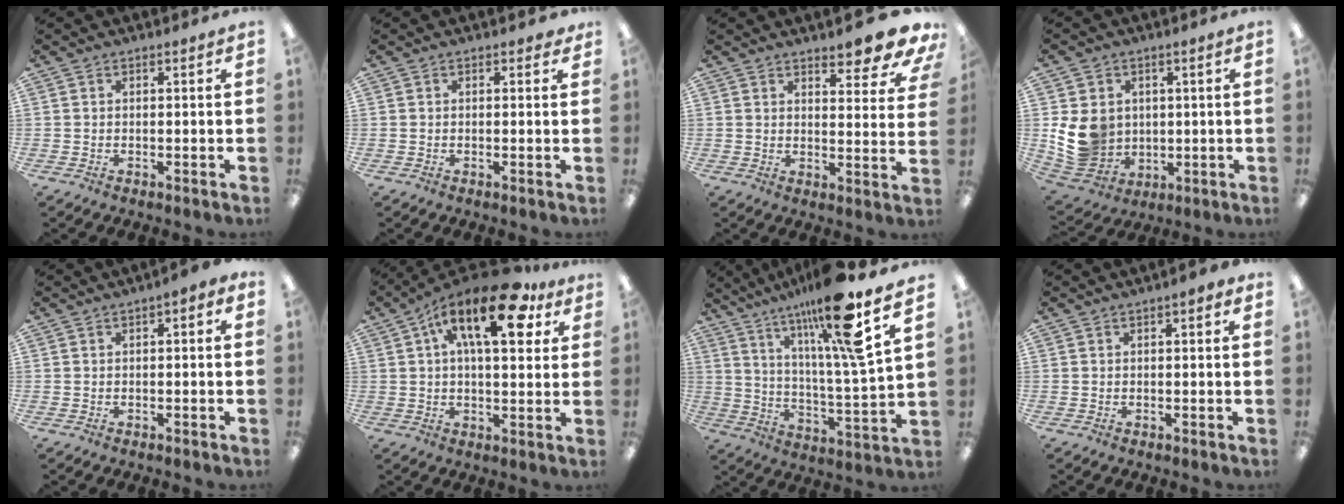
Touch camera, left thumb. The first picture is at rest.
{"total": 0.8, "force": [0.4, 0.6, 0.3], "torque": [0.000, 0.001, 0.004]}
{"total": 10.0, "force": [8.3, 2.6, 5.0], "torque": [-0.047, -0.066, 0.139]}
{"total": 11.2, "force": [1.0, 10.1, 4.7], "torque": [-0.120, -0.004, 0.028]}
{"total": 1.5, "force": [-0.6, 0.6, 1.2], "torque": [-0.021, 0.005, -0.011]}
{"total": 19.3, "force": [8.2, 8.3, 15.3], "torque": [-0.236, -0.024, 0.126]}
{"total": 20.5, "force": [14.6, 1.6, 14.3], "torque": [-0.247, -0.082, 0.220]}
{"total": 1.5, "force": [0.3, 0.5, 1.4], "torque": [-0.020, 0.003, 0.003]}